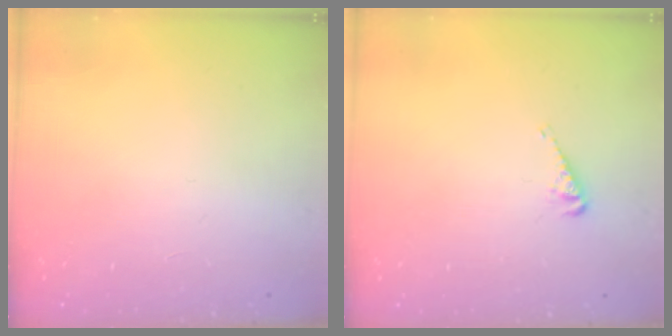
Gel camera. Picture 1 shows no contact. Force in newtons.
{"total": 3.1, "press": 3.0, "slide": 0.5}